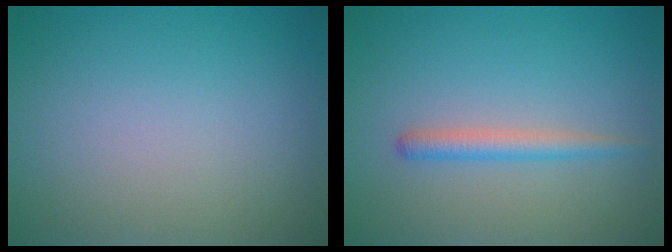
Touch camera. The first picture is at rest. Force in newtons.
{"total": 1.9, "press": 1.8, "slide": 0.2}